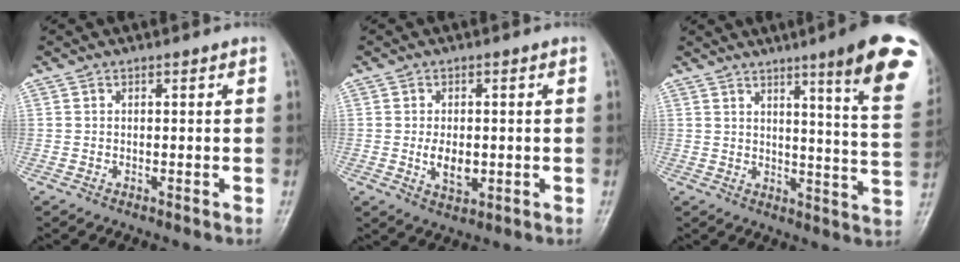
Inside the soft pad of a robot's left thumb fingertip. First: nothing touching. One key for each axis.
{"total": 5.0, "fx": -0.5, "fy": 3.0, "fz": 4.0, "tx": -0.061, "ty": -0.006, "tz": -0.003}
{"total": 17.1, "fx": 9.3, "fy": 1.4, "fz": 14.2, "tx": -0.160, "ty": -0.050, "tz": 0.111}